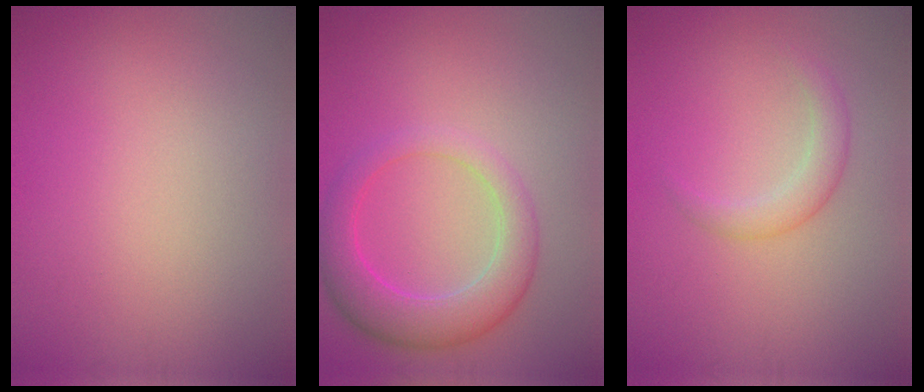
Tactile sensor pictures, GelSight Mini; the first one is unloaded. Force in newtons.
{"total": 5.1, "press": 5.0, "slide": 0.4}
{"total": 2.0, "press": 2.0, "slide": 0.1}